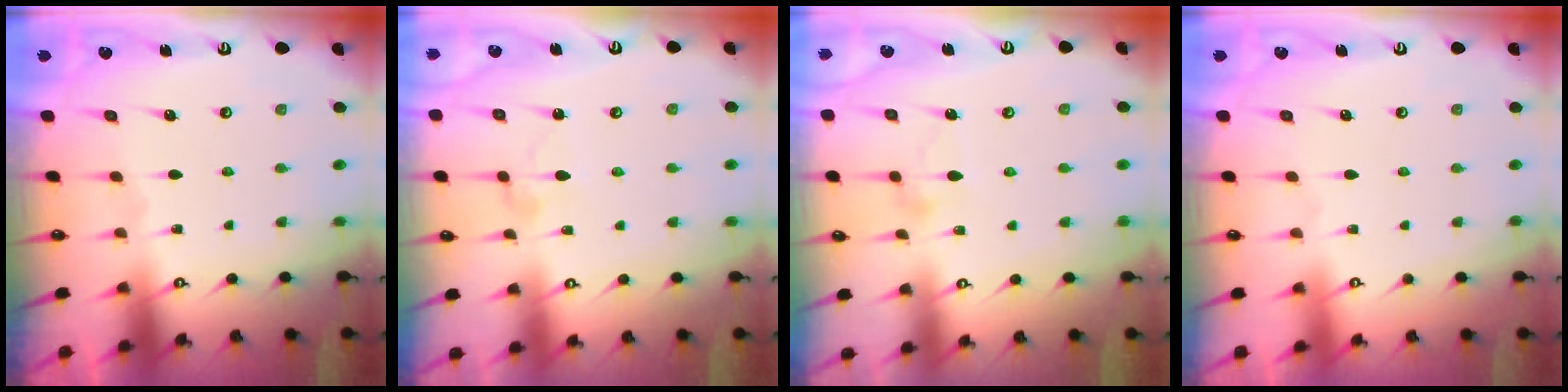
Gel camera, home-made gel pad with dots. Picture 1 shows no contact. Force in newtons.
{"total": 6.1, "press": 6.1, "slide": 0.4}
{"total": 7.0, "press": 7.0, "slide": 0.4}
{"total": 3.9, "press": 3.9, "slide": 0.1}